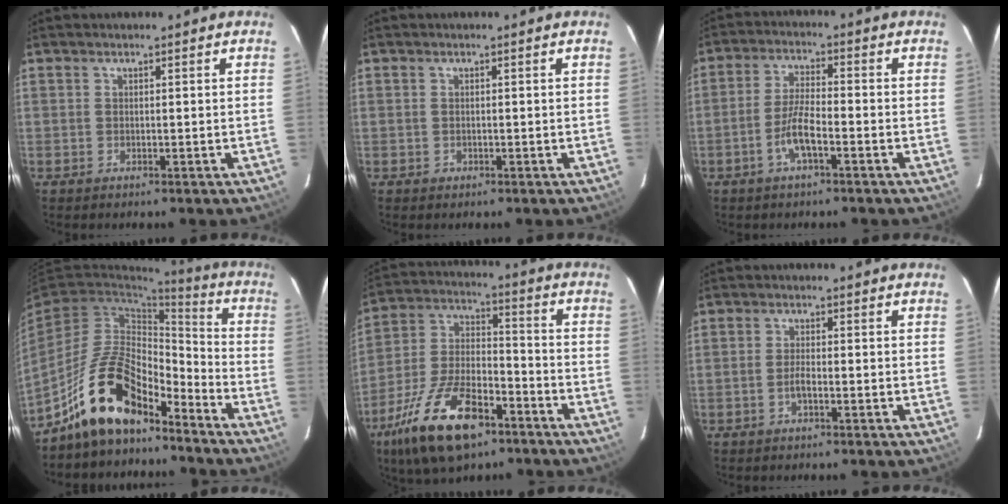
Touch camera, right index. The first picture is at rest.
{"total": 1.1, "force": [-0.5, 1.0, 0.0], "torque": [0.005, 0.001, -0.005]}
{"total": 5.8, "force": [-2.9, 1.2, 4.8], "torque": [-0.100, 0.003, -0.054]}
{"total": 15.2, "force": [-11.6, 6.0, 7.9], "torque": [-0.155, 0.026, -0.207]}
{"total": 19.9, "force": [-11.9, 8.6, 13.5], "torque": [-0.277, -0.014, -0.208]}
{"total": 1.9, "force": [-0.9, 0.5, 1.5], "torque": [-0.033, 0.001, -0.019]}